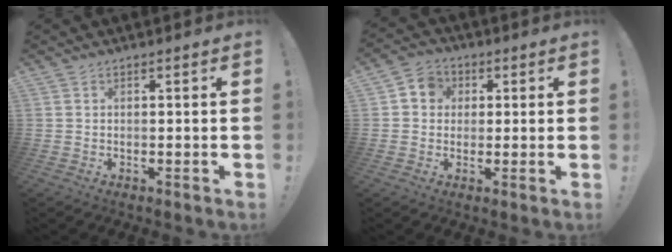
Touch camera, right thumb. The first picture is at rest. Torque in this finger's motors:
{"motor_torque": [0.66, 0.76, 0.46, -0.13, -0.02]}